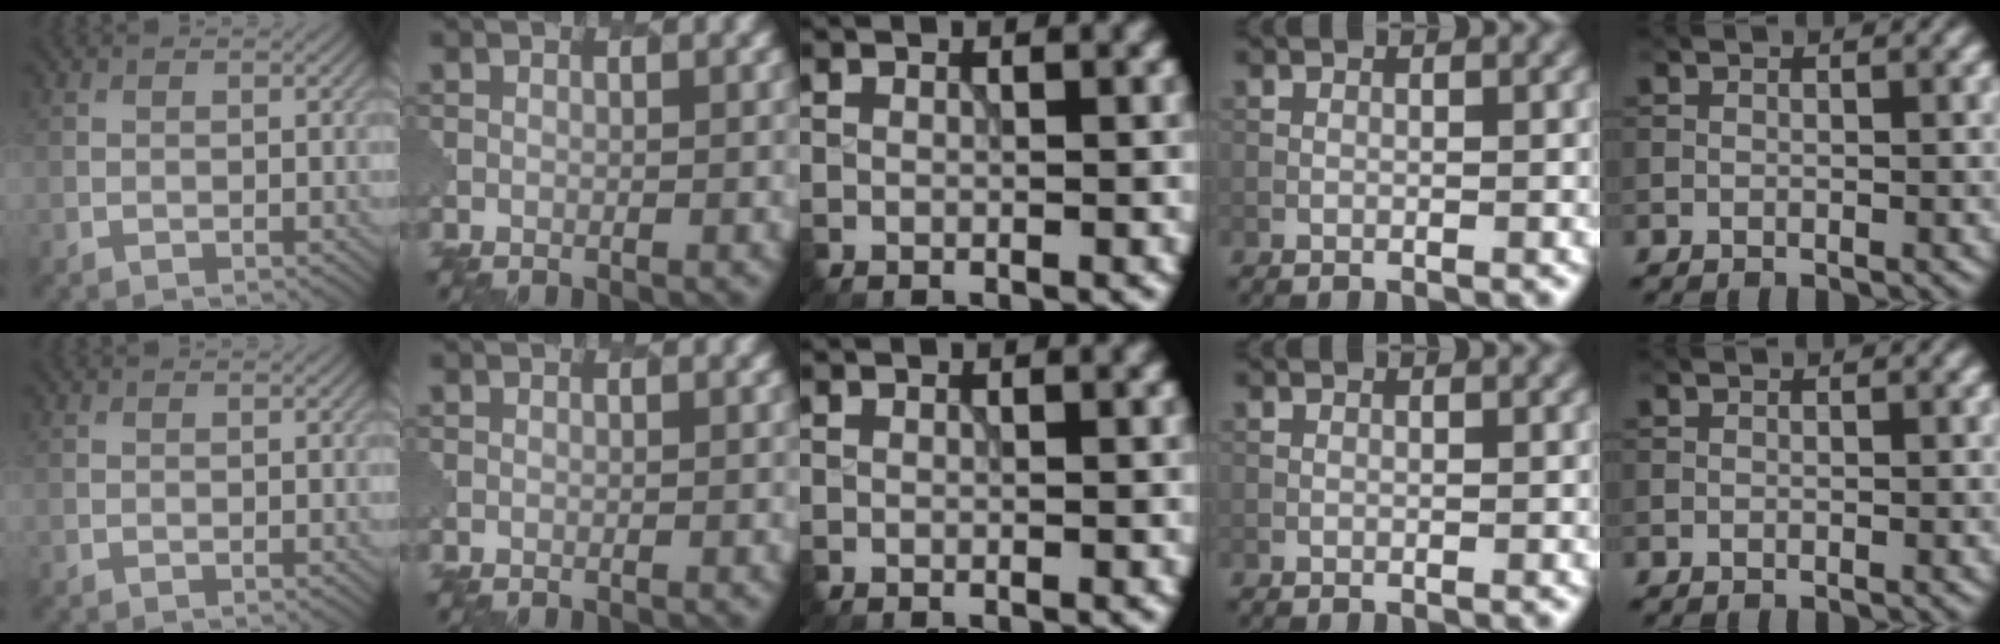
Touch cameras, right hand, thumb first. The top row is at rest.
{}